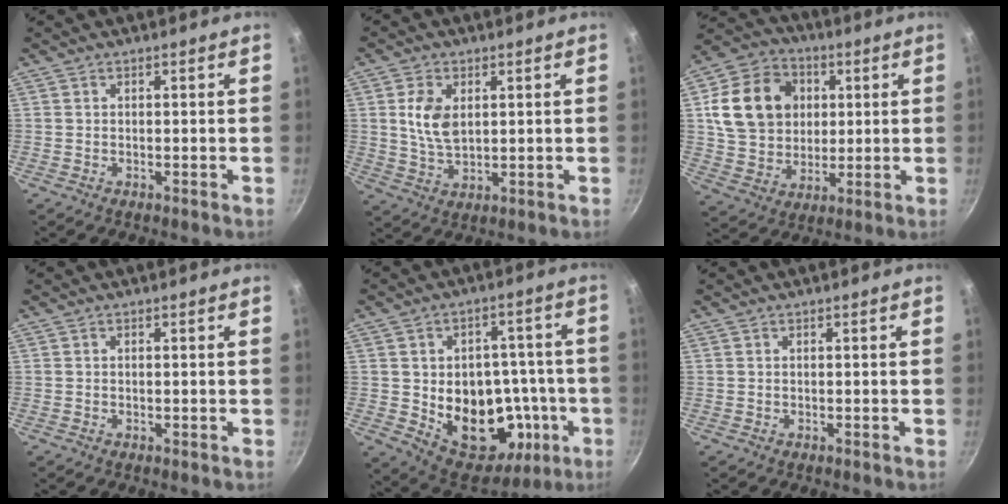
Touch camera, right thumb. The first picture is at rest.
{"total": 7.1, "force": [1.7, 4.4, 5.3], "torque": [-0.094, -0.011, 0.035]}
{"total": 17.1, "force": [3.5, 14.1, 9.0], "torque": [-0.139, 0.006, 0.063]}
{"total": 0.0}
{"total": 21.0, "force": [-3.9, 15.0, 14.2], "torque": [-0.161, 0.018, -0.035]}
{"total": 0.0}